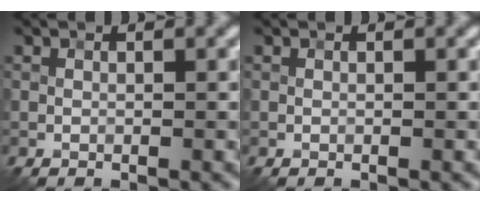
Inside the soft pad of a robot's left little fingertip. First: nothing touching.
{"total": 0.0}